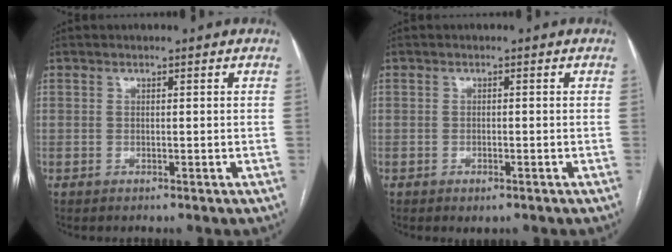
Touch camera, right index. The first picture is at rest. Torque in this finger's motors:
{"motor_torque": [0.29, -0.15, 0.07, 0.01]}